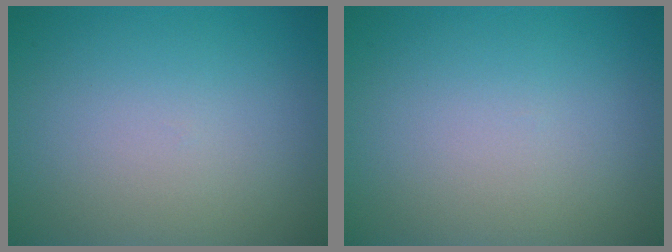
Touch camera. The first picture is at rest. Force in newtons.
{"total": 0.0}